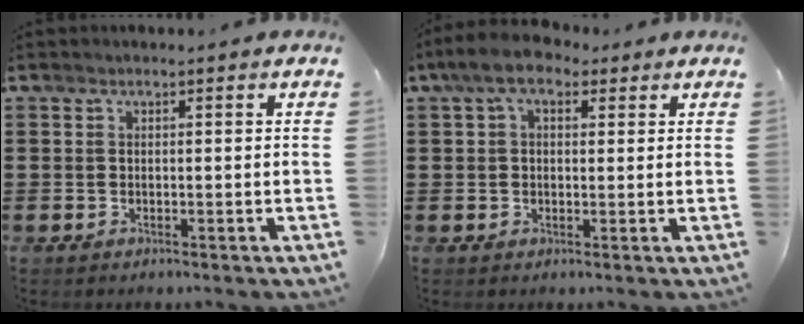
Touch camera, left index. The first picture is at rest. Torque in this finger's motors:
{"motor_torque": [1.51, -0.42, 0.66, 0.17]}